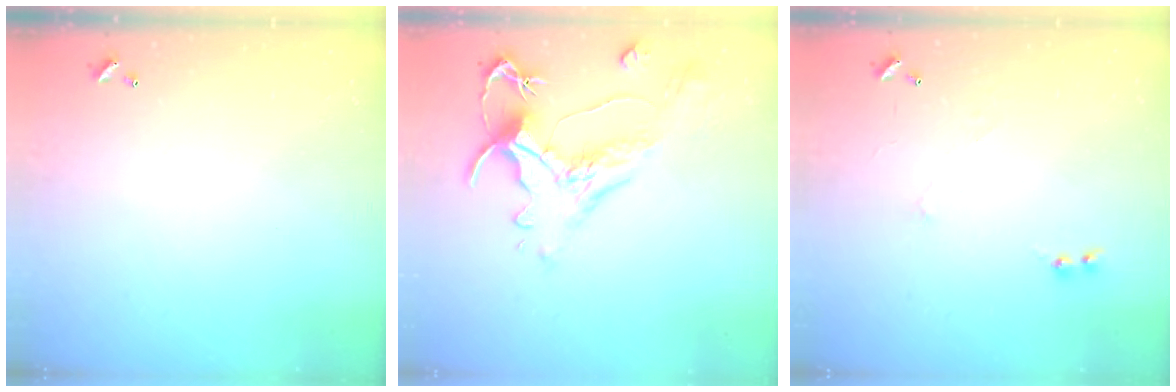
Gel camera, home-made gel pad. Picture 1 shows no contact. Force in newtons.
{"total": 1.6, "press": 0.4, "slide": 1.6}
{"total": 0.9, "press": 0.3, "slide": 0.8}